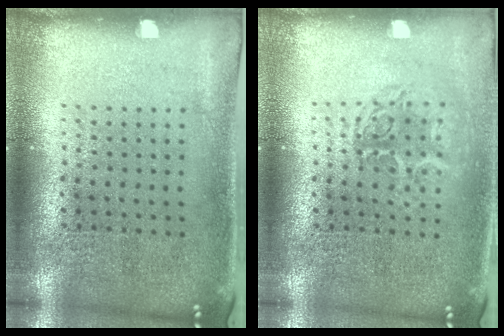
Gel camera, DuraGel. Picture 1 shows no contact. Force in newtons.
{"total": 1.4, "press": 1.1, "slide": 0.7}